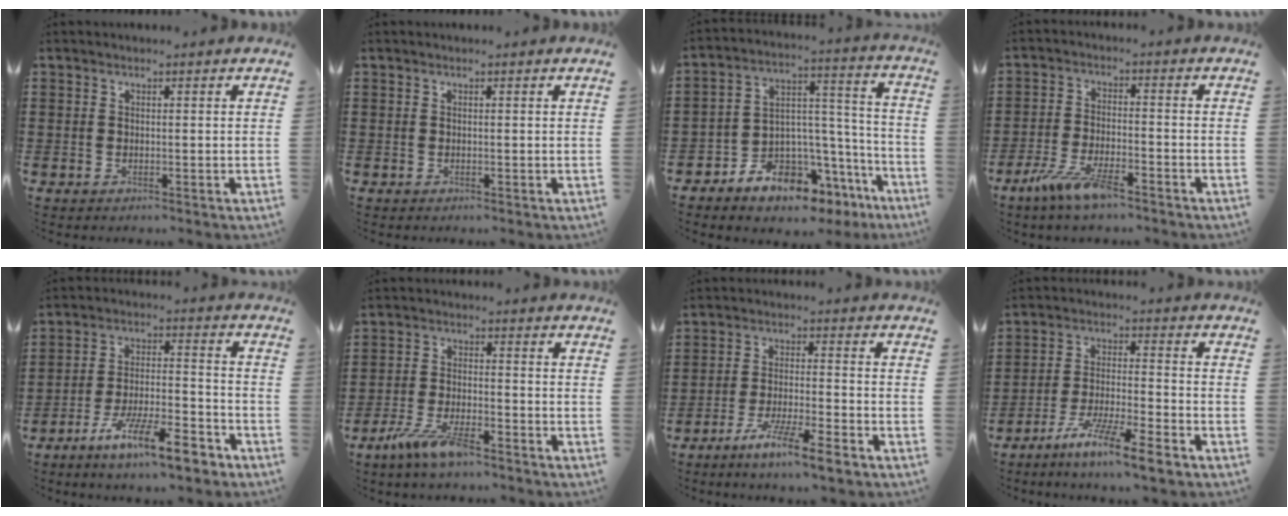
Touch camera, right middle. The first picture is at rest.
{"total": 0.0}
{"total": 7.3, "force": [-6.5, 3.2, 1.0], "torque": [-0.019, 0.012, -0.120]}
{"total": 7.0, "force": [-4.7, 1.2, 5.1], "torque": [-0.114, -0.013, -0.089]}
{"total": 11.3, "force": [-8.0, 2.3, 7.6], "torque": [-0.135, 0.020, -0.150]}
{"total": 6.6, "force": [-4.6, 1.2, 4.6], "torque": [-0.107, -0.013, -0.087]}
{"total": 6.7, "force": [-5.2, 0.1, 4.2], "torque": [-0.087, -0.007, -0.098]}
{"total": 8.6, "force": [-6.7, 0.1, 5.3], "torque": [-0.110, -0.006, -0.131]}